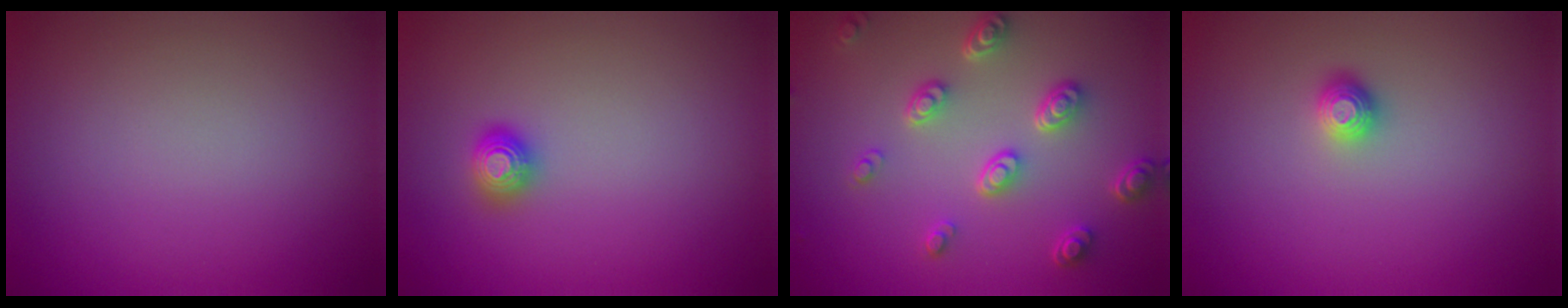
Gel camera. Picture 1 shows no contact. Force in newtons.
{"total": 1.4, "press": 1.4, "slide": 0.4}
{"total": 4.4, "press": 3.3, "slide": 2.8}
{"total": 1.1, "press": 1.1, "slide": 0.4}